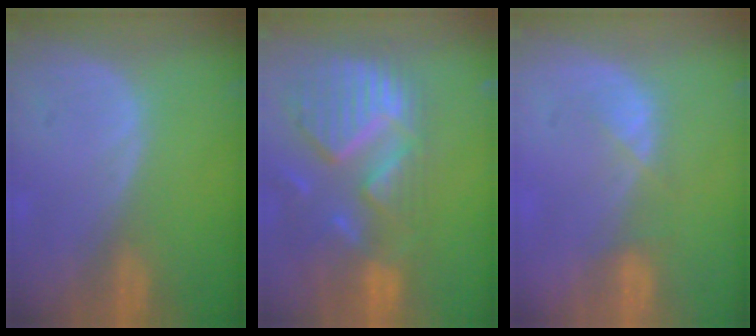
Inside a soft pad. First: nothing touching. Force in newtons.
{"total": 13.0, "press": 11.0, "slide": 7.0}
{"total": 2.6, "press": 2.5, "slide": 0.8}